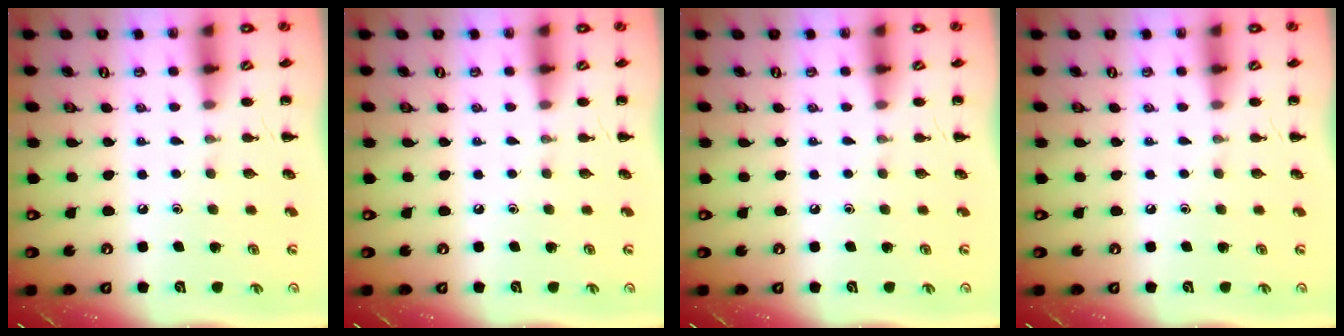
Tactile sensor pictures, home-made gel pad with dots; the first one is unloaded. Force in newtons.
{"total": 0.0}
{"total": 0.0}
{"total": 0.0}